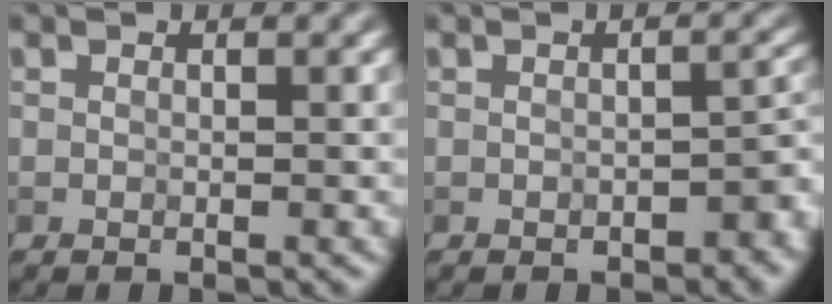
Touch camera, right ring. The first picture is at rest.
{"total": 3.1, "force": [-1.3, 1.7, 2.2], "torque": [-0.022, 0.003, -0.020]}